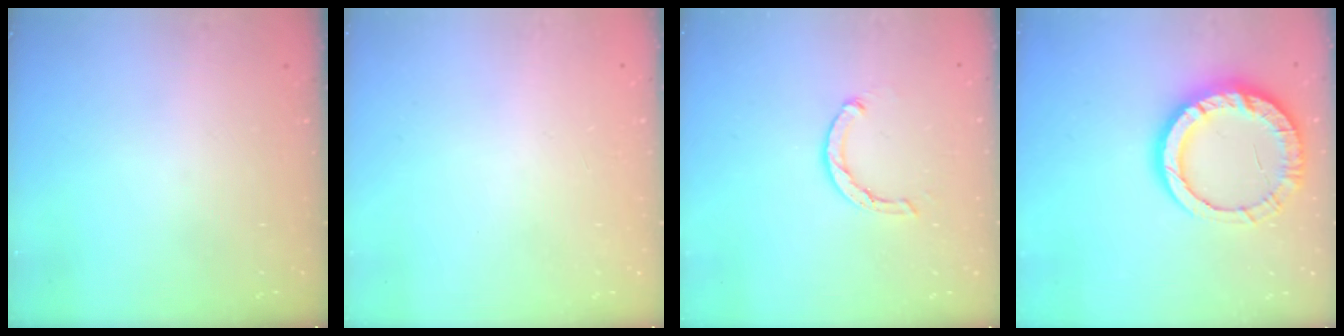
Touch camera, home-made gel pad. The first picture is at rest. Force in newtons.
{"total": 2.6, "press": 2.6, "slide": 0.2}
{"total": 3.7, "press": 3.6, "slide": 0.6}
{"total": 15.6, "press": 15.5, "slide": 1.4}